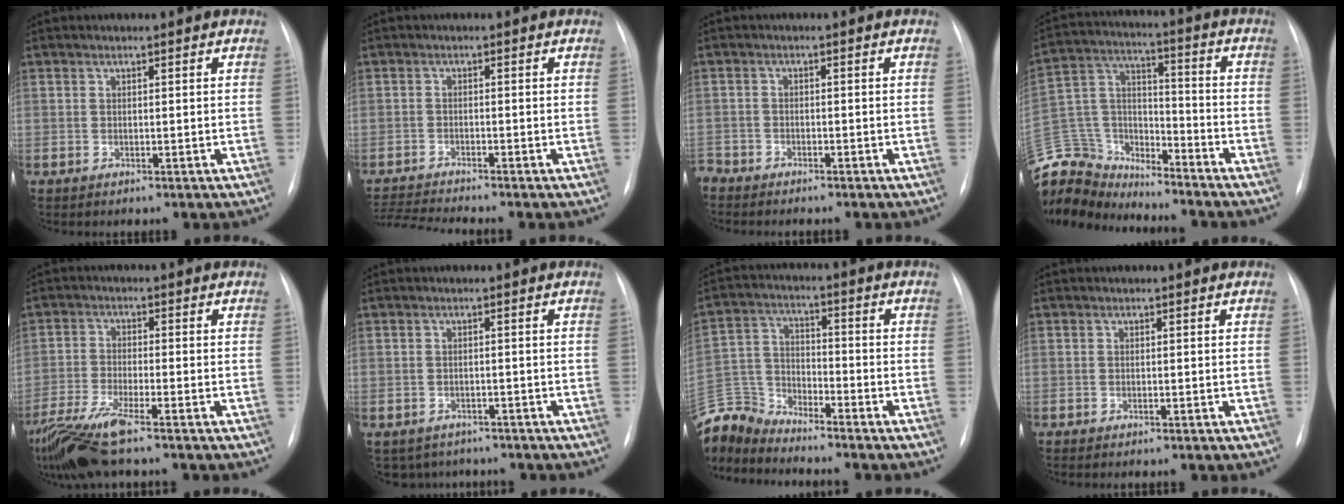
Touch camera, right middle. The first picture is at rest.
{"total": 5.3, "force": [-4.9, -1.8, 1.0], "torque": [-0.026, -0.017, -0.086]}
{"total": 4.4, "force": [-4.1, 1.4, 0.9], "torque": [-0.012, -0.008, -0.070]}
{"total": 17.9, "force": [-16.9, 4.9, 3.3], "torque": [-0.085, 0.045, -0.297]}
{"total": 10.4, "force": [-8.0, 0.9, 6.7], "torque": [-0.140, -0.026, -0.147]}
{"total": 5.7, "force": [-4.9, 2.9, 0.4], "torque": [-0.003, 0.006, -0.058]}
{"total": 10.3, "force": [-10.2, 0.7, 0.6], "torque": [-0.027, 0.019, -0.205]}
{"total": 0.9, "force": [-0.8, 0.2, 0.4], "torque": [-0.010, -0.003, -0.011]}